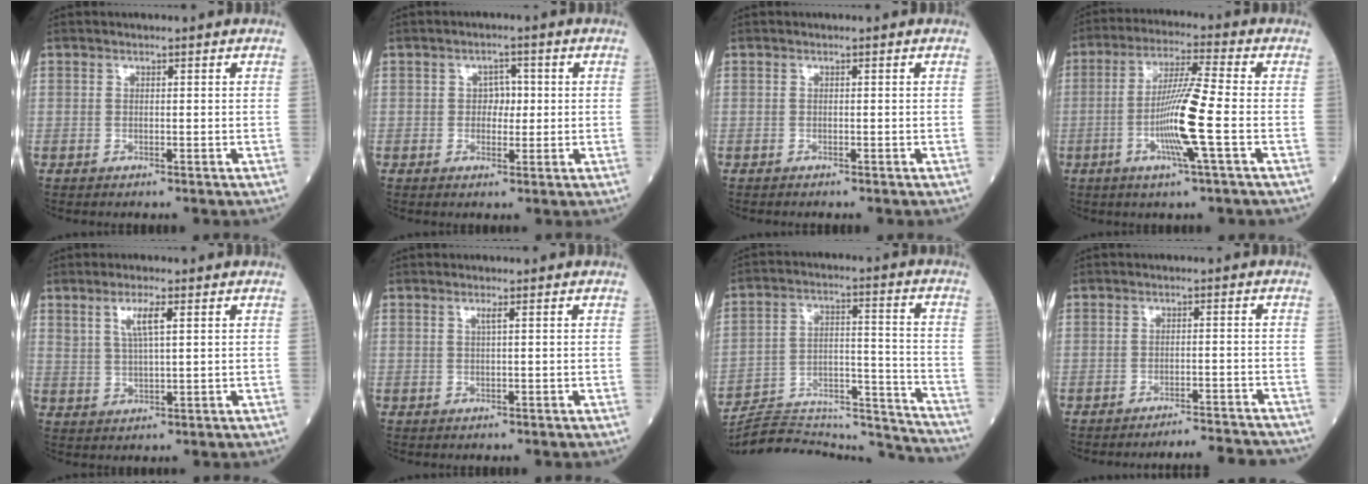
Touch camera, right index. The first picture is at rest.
{"total": 2.7, "force": [0.3, 1.8, 2.0], "torque": [-0.026, 0.007, 0.005]}
{"total": 0.0}
{"total": 13.1, "force": [-3.2, -1.5, 12.6], "torque": [-0.252, -0.010, -0.068]}
{"total": 4.1, "force": [1.9, 0.5, 3.6], "torque": [-0.072, 0.002, 0.041]}
{"total": 0.8, "force": [0.4, -0.3, 0.7], "torque": [-0.020, 0.000, 0.010]}
{"total": 23.1, "force": [-22.5, 2.1, 4.9], "torque": [-0.074, 0.030, -0.323]}
{"total": 8.1, "force": [-8.0, -0.3, 0.7], "torque": [-0.001, 0.002, -0.100]}